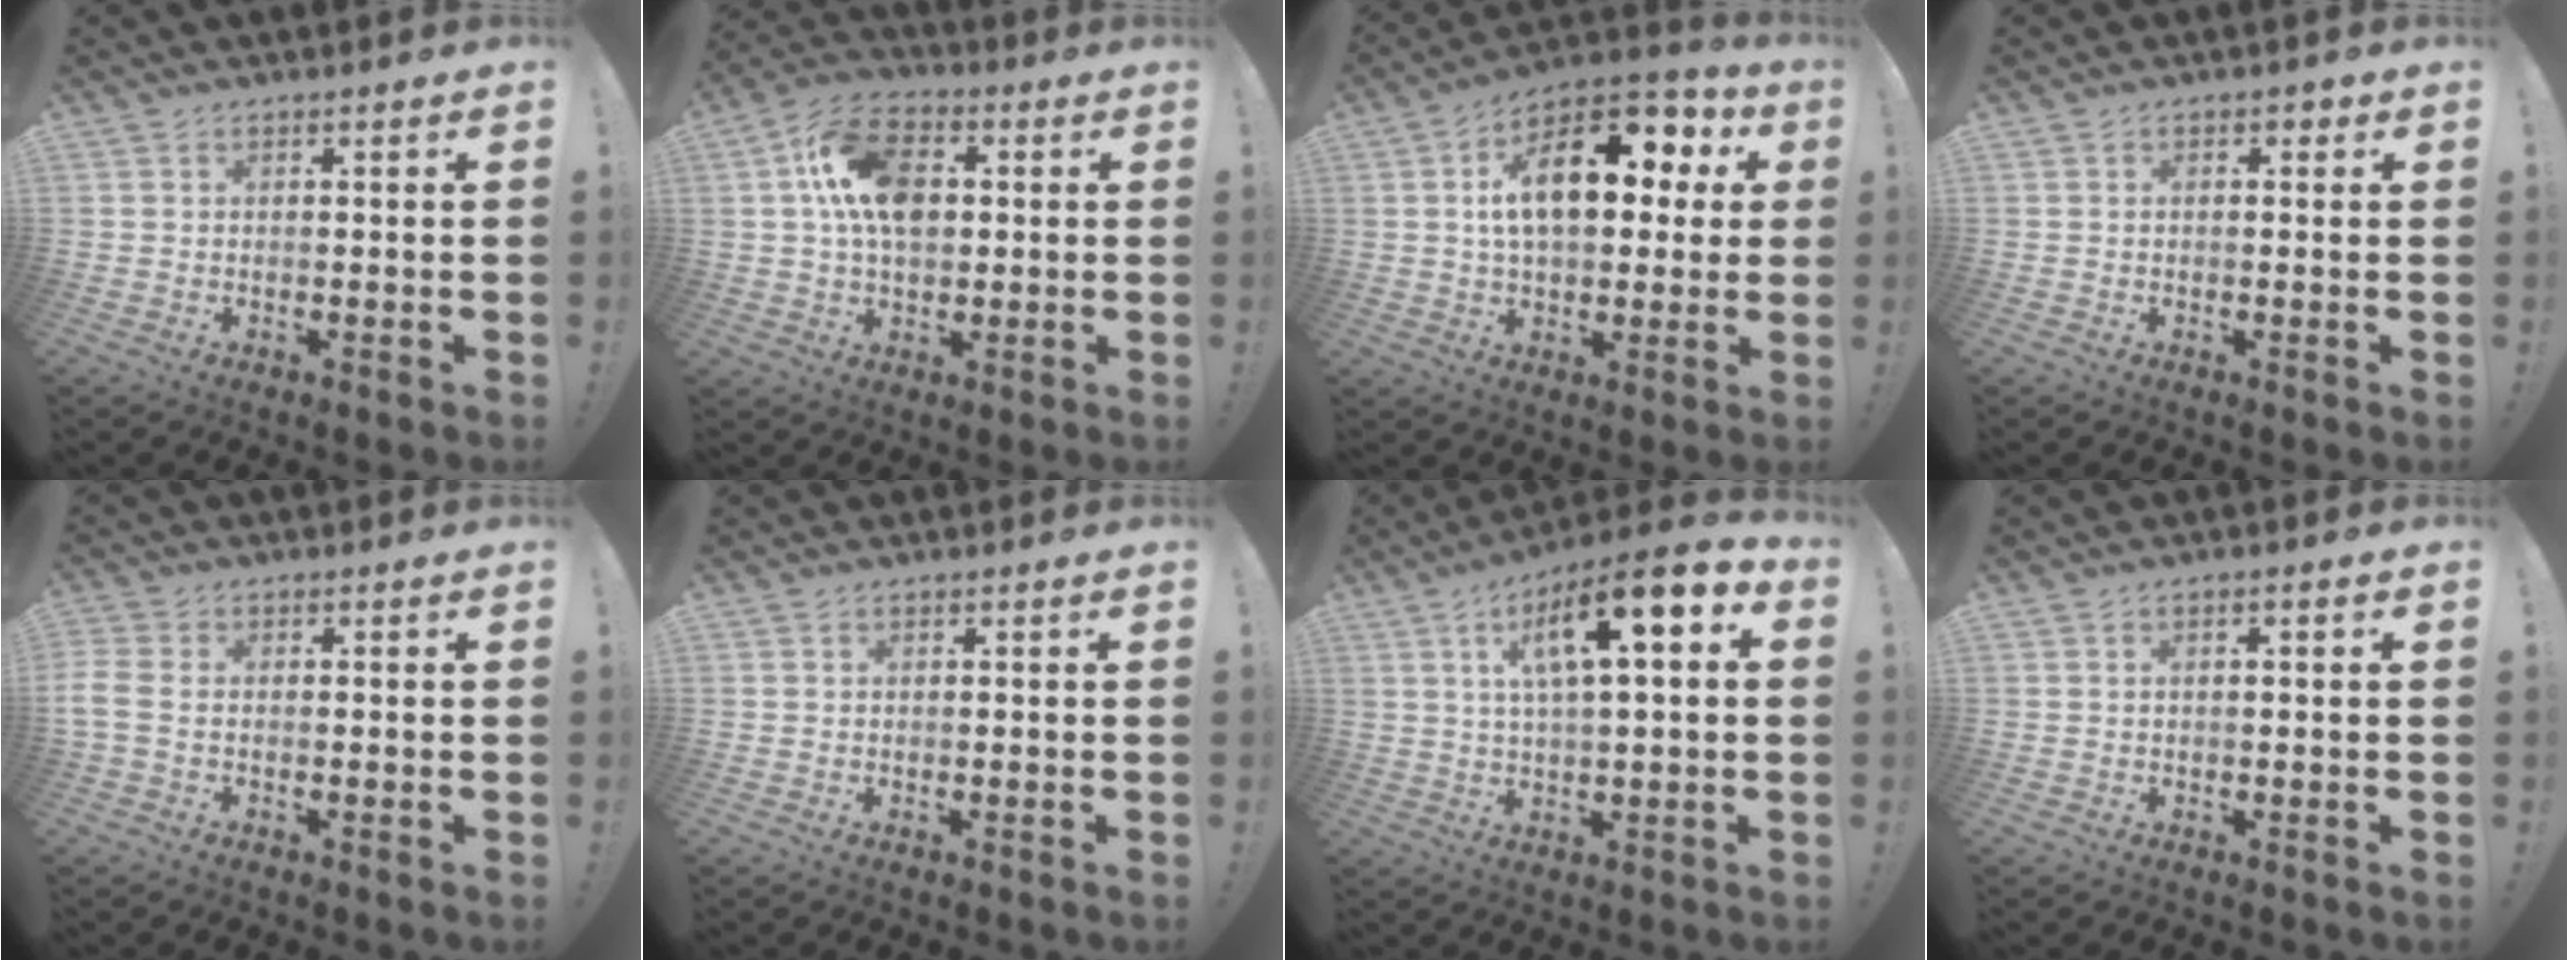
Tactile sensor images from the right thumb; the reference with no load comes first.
{"total": 15.5, "force": [2.5, 10.1, 11.4], "torque": [-0.192, 0.015, 0.048]}
{"total": 18.9, "force": [4.6, 10.4, 15.2], "torque": [-0.235, -0.004, 0.073]}
{"total": 1.3, "force": [0.0, 1.0, 0.9], "torque": [-0.002, 0.000, -0.004]}
{"total": 3.9, "force": [-0.3, 2.5, 3.0], "torque": [-0.071, -0.004, -0.006]}
{"total": 0.0}
{"total": 14.1, "force": [5.6, 2.7, 12.6], "torque": [-0.209, -0.022, 0.084]}
{"total": 1.3, "force": [-0.1, 0.2, 1.3], "torque": [-0.016, 0.000, -0.004]}